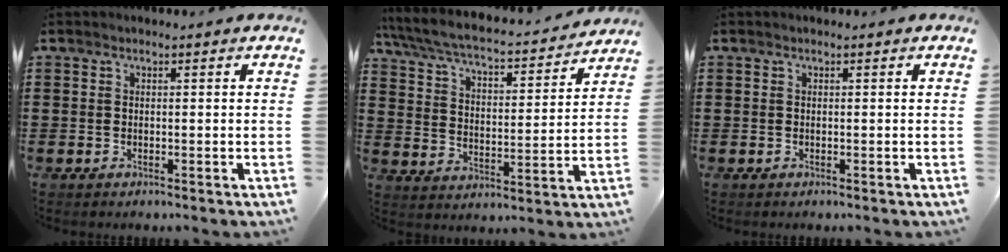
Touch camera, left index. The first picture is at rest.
{"total": 5.1, "force": [4.6, 0.5, 2.2], "torque": [-0.065, -0.035, 0.072]}
{"total": 0.0}